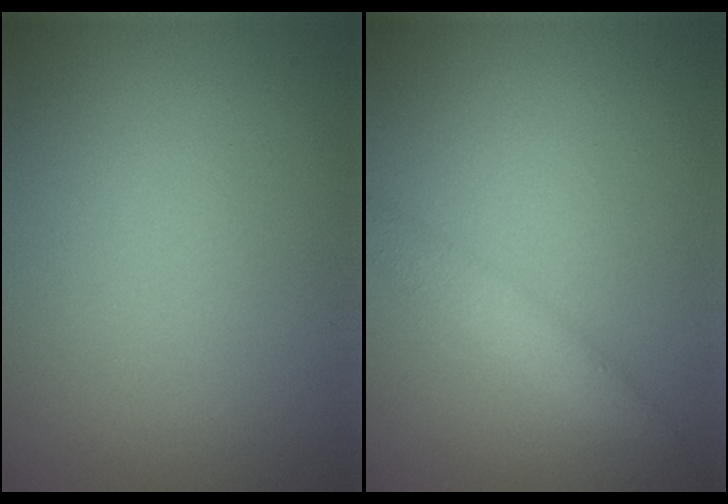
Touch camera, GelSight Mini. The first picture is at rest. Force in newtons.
{"total": 2.3, "press": 2.3, "slide": 0.1}